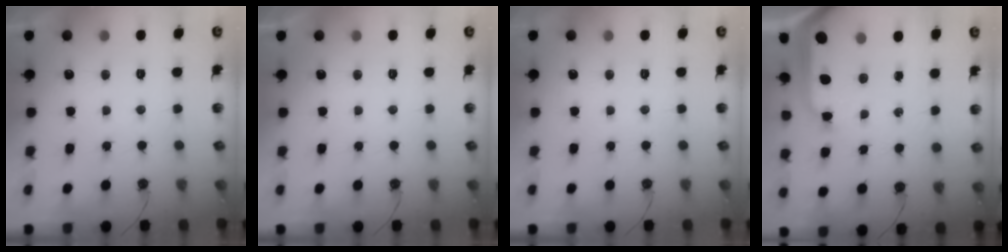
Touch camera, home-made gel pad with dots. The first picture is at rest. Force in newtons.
{"total": 0.0}
{"total": 0.0}
{"total": 14.6, "press": 14.5, "slide": 1.9}